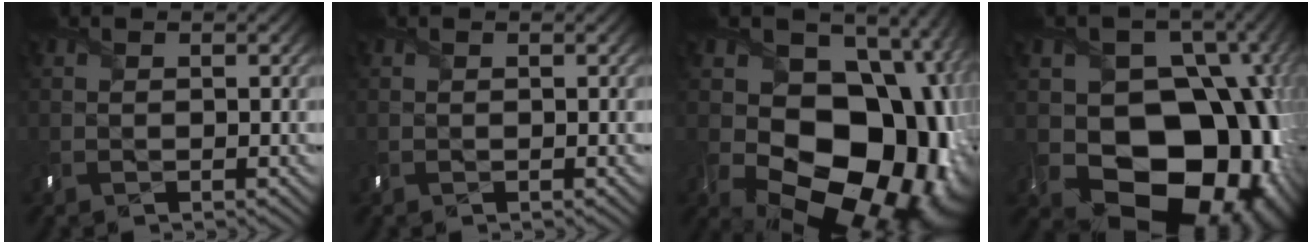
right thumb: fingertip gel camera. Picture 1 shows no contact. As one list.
[{"total": 0.0}, {"total": 21.8, "force": [-1.3, 16.7, 14.0], "torque": [-0.192, -0.032, -0.007]}, {"total": 20.4, "force": [-2.1, 16.3, 12.1], "torque": [-0.157, -0.037, -0.027]}]